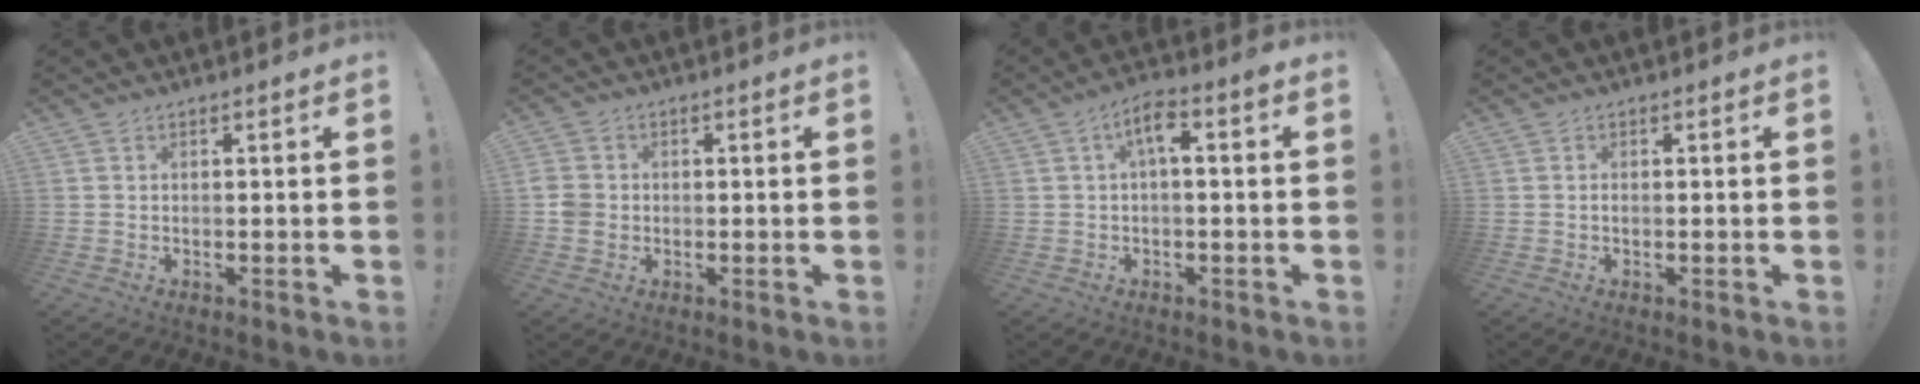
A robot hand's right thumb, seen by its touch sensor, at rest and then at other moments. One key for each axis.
{"total": 4.0, "fx": -0.7, "fy": 3.6, "fz": 1.6, "tx": -0.020, "ty": 0.003, "tz": -0.013}
{"total": 6.0, "fx": 0.6, "fy": 2.1, "fz": 5.6, "tx": -0.098, "ty": 0.006, "tz": 0.008}
{"total": 0.7, "fx": -0.4, "fy": 0.3, "fz": 0.5, "tx": -0.017, "ty": 0.005, "tz": -0.007}